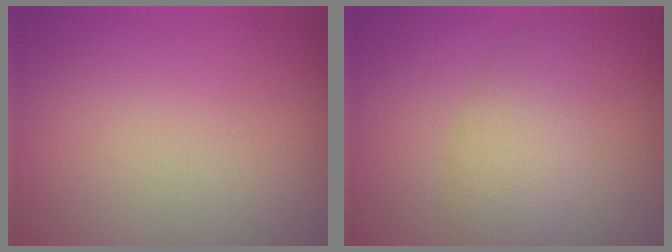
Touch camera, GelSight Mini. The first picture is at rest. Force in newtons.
{"total": 3.9, "press": 3.9, "slide": 0.2}